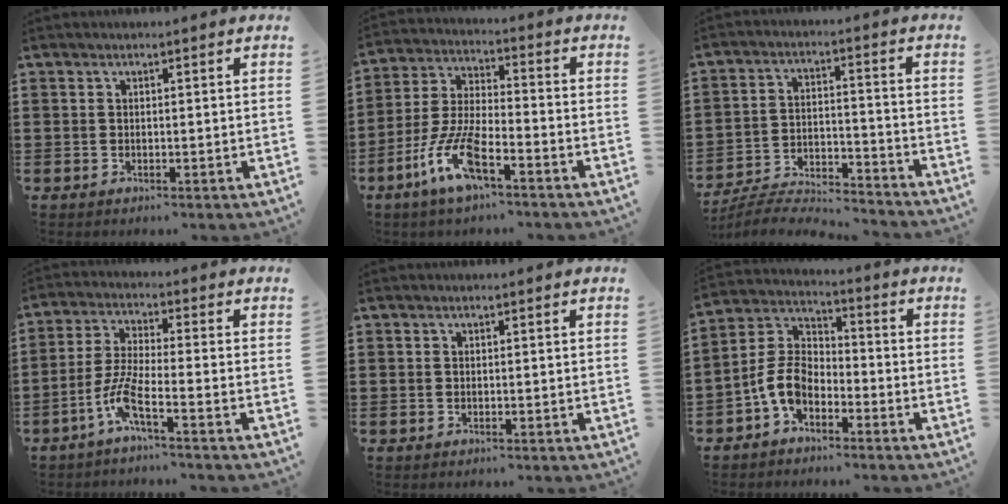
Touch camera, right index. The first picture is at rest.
{"total": 9.5, "force": [-5.4, 2.2, 7.4], "torque": [-0.188, -0.013, -0.110]}
{"total": 6.1, "force": [-5.9, 0.4, 1.1], "torque": [-0.029, 0.003, -0.120]}
{"total": 6.4, "force": [-3.8, 0.8, 5.1], "torque": [-0.129, -0.013, -0.079]}
{"total": 0.0}
{"total": 7.5, "force": [-3.6, 4.4, 4.9], "torque": [-0.130, 0.003, -0.078]}